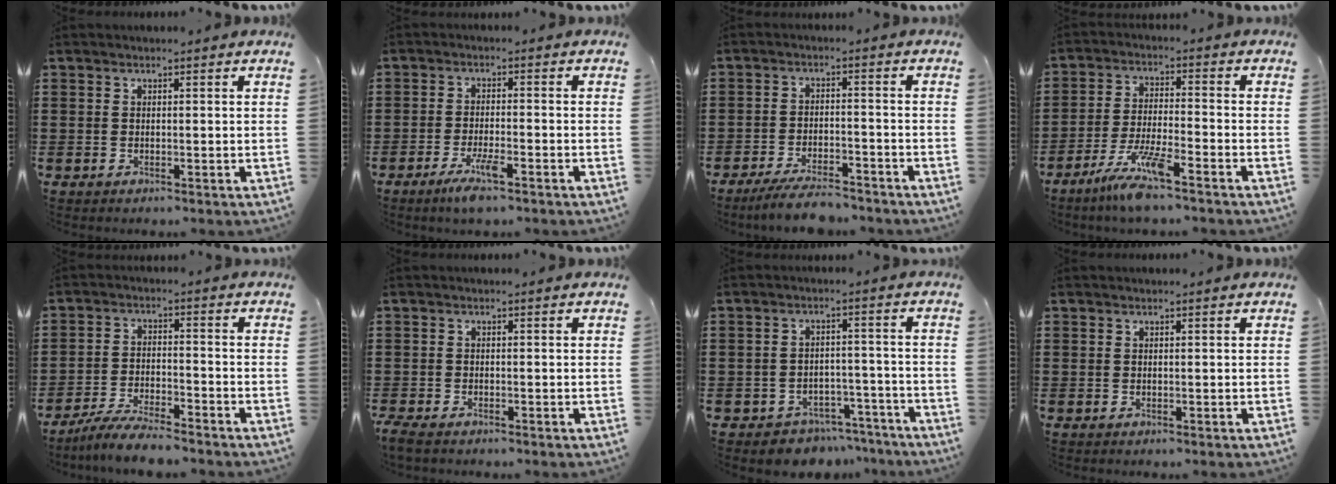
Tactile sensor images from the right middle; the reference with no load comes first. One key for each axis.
{"total": 4.4, "fx": -2.7, "fy": 0.5, "fz": 3.5, "tx": -0.076, "ty": -0.010, "tz": -0.051}
{"total": 5.3, "fx": -4.8, "fy": 0.6, "fz": 2.2, "tx": -0.038, "ty": -0.002, "tz": -0.092}
{"total": 7.5, "fx": -5.6, "fy": 0.3, "fz": 5.0, "tx": -0.104, "ty": -0.012, "tz": -0.106}
{"total": 5.8, "fx": -5.3, "fy": 0.3, "fz": 2.2, "tx": -0.047, "ty": -0.007, "tz": -0.104}
{"total": 1.5, "fx": -1.3, "fy": 0.4, "fz": 0.7, "tx": -0.028, "ty": -0.005, "tz": -0.030}
{"total": 4.0, "fx": -3.8, "fy": 1.2, "fz": 0.0, "tx": -0.007, "ty": 0.008, "tz": -0.080}
{"total": 0.0}